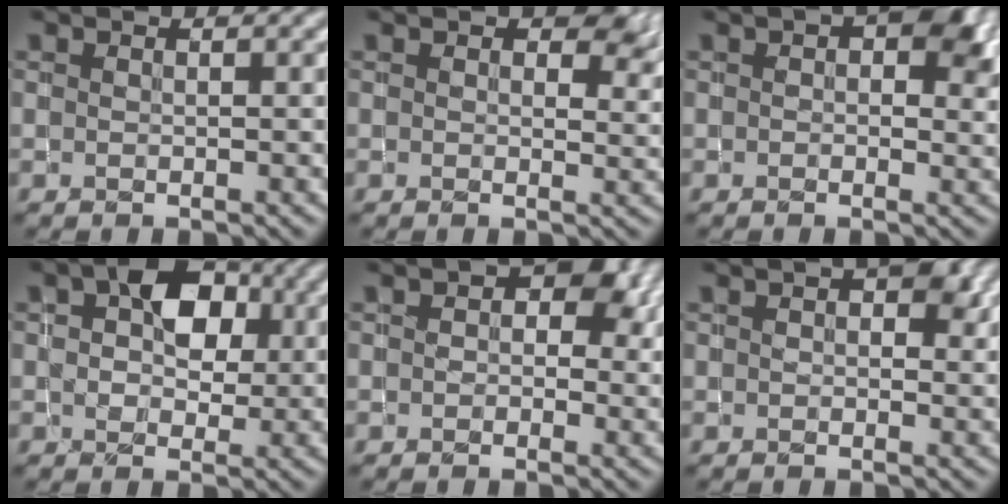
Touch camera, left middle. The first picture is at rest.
{"total": 3.6, "force": [1.8, 2.1, 2.3], "torque": [-0.031, -0.003, 0.027]}
{"total": 5.6, "force": [1.6, 3.3, 4.2], "torque": [-0.045, 0.005, 0.019]}
{"total": 5.9, "force": [1.3, 4.1, 4.1], "torque": [-0.065, 0.010, 0.009]}
{"total": 4.6, "force": [1.1, 3.2, 3.2], "torque": [-0.028, 0.002, 0.008]}
{"total": 3.5, "force": [1.0, 2.1, 2.5], "torque": [-0.028, 0.006, 0.014]}